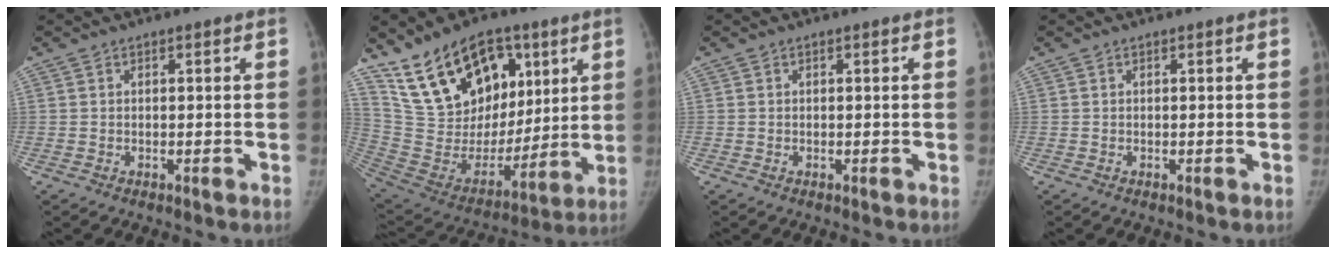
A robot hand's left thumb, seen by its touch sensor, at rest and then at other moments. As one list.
[{"total": 24.1, "force": [12.7, 14.9, 14.1], "torque": [-0.208, -0.033, 0.241]}, {"total": 0.0}, {"total": 0.0}]